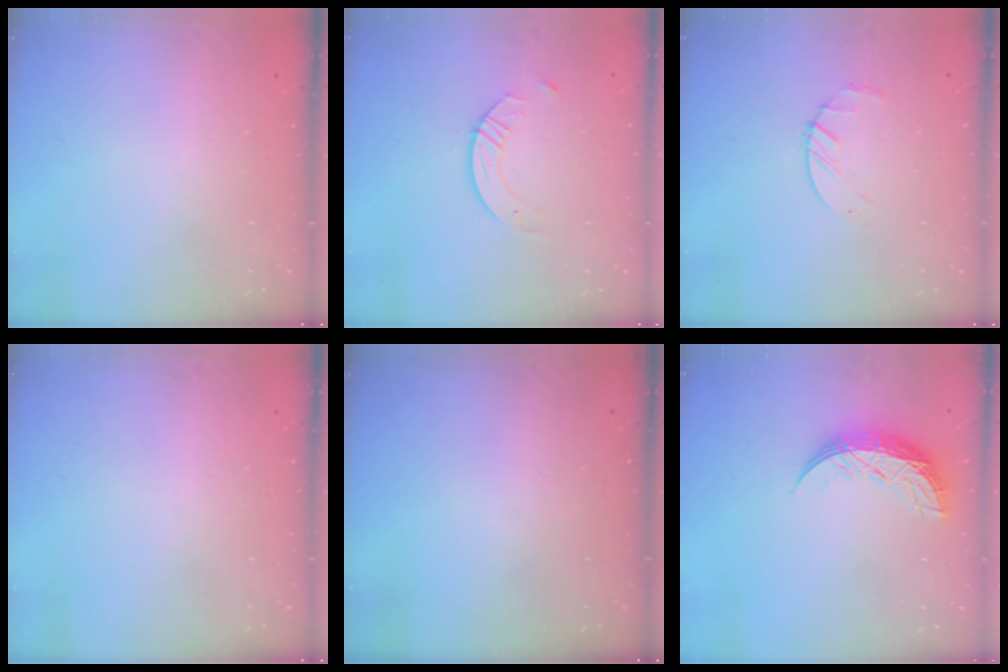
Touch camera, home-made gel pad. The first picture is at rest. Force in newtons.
{"total": 5.4, "press": 5.4, "slide": 0.5}
{"total": 2.4, "press": 2.3, "slide": 0.3}
{"total": 0.0}
{"total": 0.0}
{"total": 10.5, "press": 10.5, "slide": 0.8}